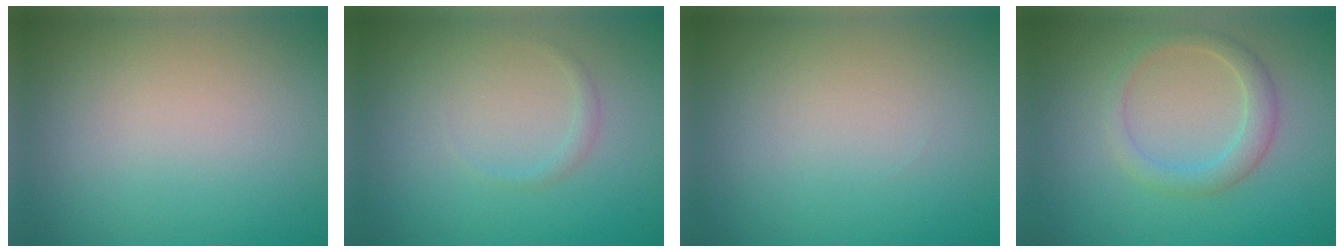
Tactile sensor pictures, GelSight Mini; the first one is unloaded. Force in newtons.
{"total": 0.7, "press": 0.7, "slide": 0.0}
{"total": 0.0}
{"total": 2.4, "press": 2.4, "slide": 0.0}